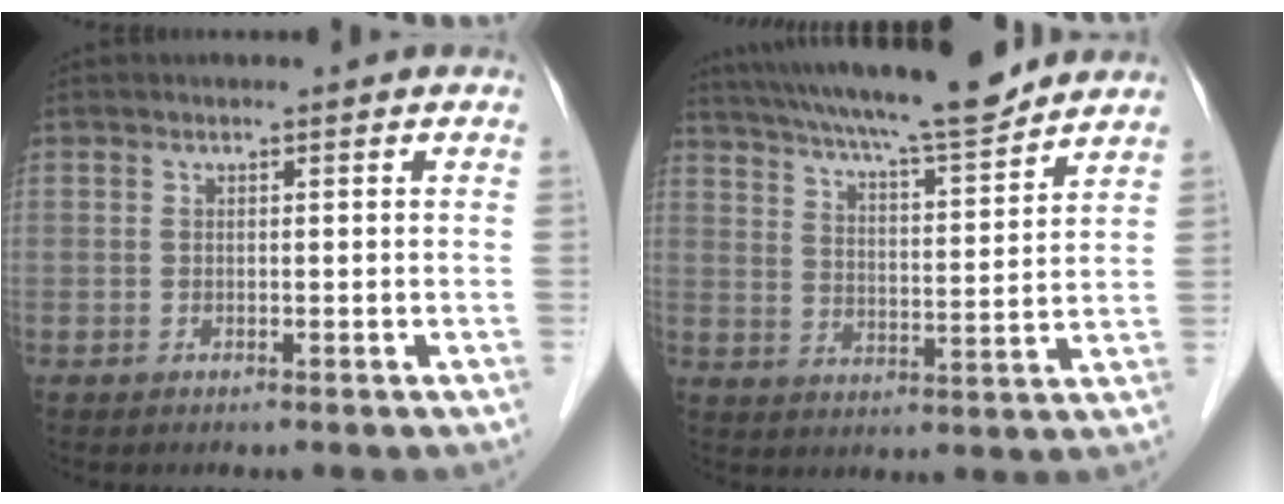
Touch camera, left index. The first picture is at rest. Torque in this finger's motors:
{"motor_torque": [0.74, -0.86, 0.82, 0.18]}